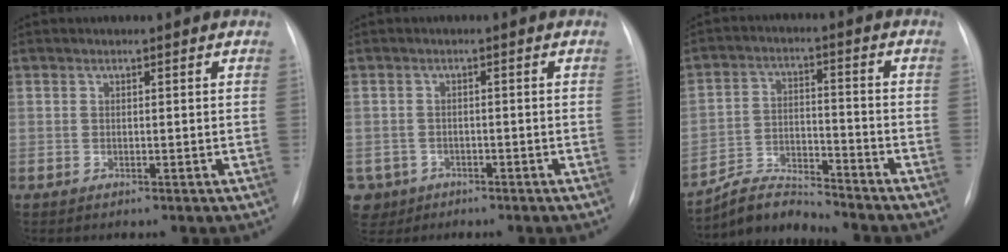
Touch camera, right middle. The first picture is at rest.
{"total": 4.7, "force": [-2.6, 3.9, 0.1], "torque": [-0.006, 0.005, -0.041]}
{"total": 7.5, "force": [-7.4, -0.3, -0.2], "torque": [-0.009, 0.009, -0.135]}